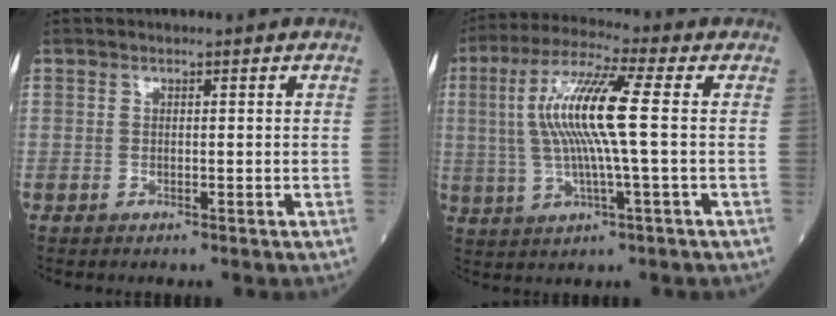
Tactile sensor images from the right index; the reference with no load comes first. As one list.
[{"total": 12.1, "force": [1.1, 0.2, 12.0], "torque": [-0.247, 0.015, 0.017]}]